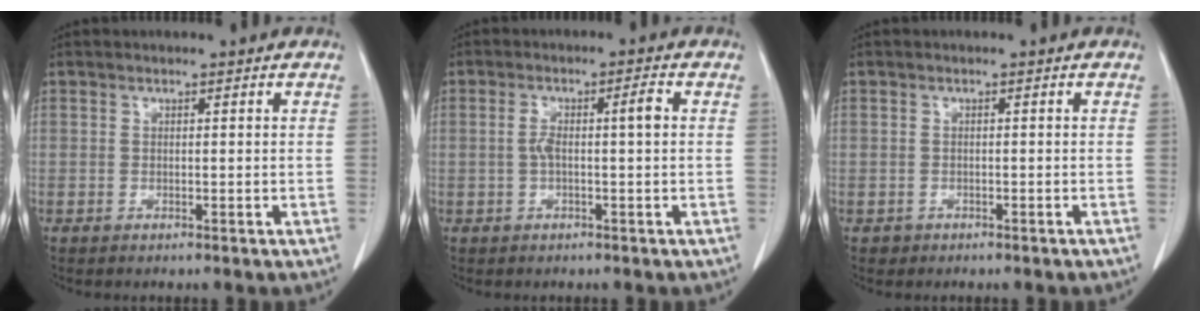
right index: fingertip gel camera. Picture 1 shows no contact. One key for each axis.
{"total": 4.2, "fx": 0.1, "fy": 0.4, "fz": 4.1, "tx": -0.082, "ty": 0.017, "tz": 0.004}
{"total": 1.1, "fx": -0.6, "fy": 0.9, "fz": -0.1, "tx": -0.002, "ty": 0.006, "tz": -0.008}